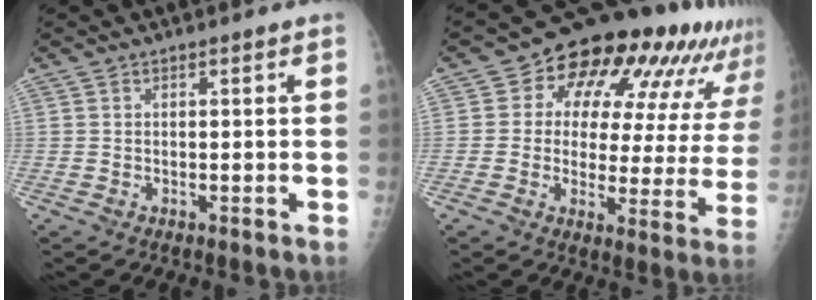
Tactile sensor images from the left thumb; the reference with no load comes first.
{"total": 21.9, "force": [12.4, 10.9, 14.4], "torque": [-0.154, -0.013, 0.152]}